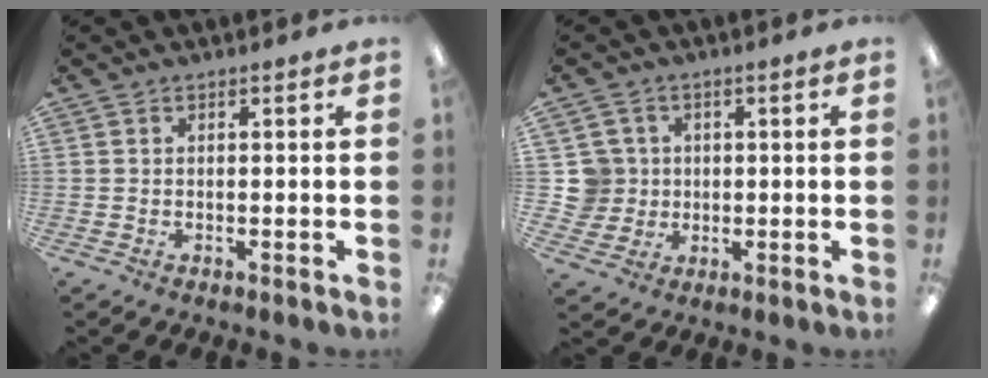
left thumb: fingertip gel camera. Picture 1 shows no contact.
{"total": 6.6, "force": [1.2, 6.5, 0.8], "torque": [-0.029, 0.006, 0.026]}